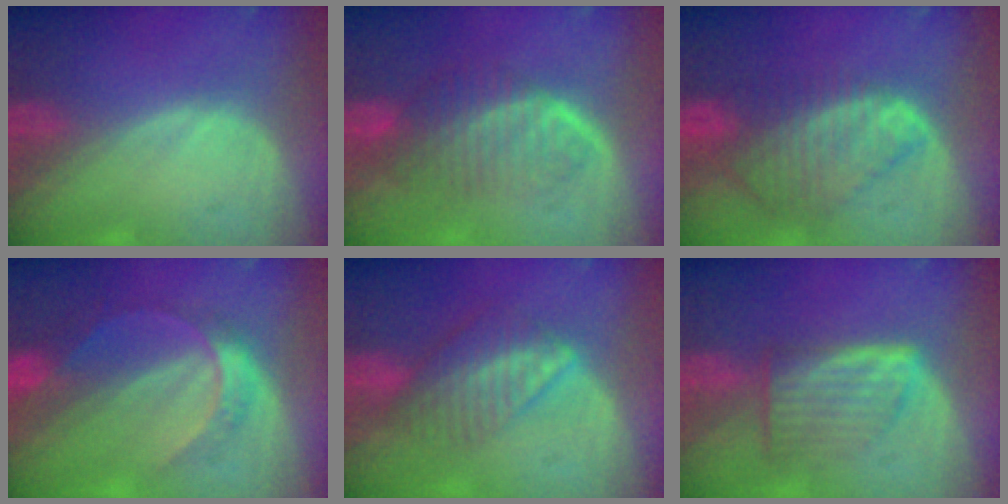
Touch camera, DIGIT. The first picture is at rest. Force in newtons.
{"total": 6.5, "press": 6.3, "slide": 1.6}
{"total": 8.7, "press": 7.7, "slide": 4.1}
{"total": 6.7, "press": 5.8, "slide": 3.4}
{"total": 6.7, "press": 5.9, "slide": 3.1}
{"total": 6.3, "press": 5.9, "slide": 2.1}